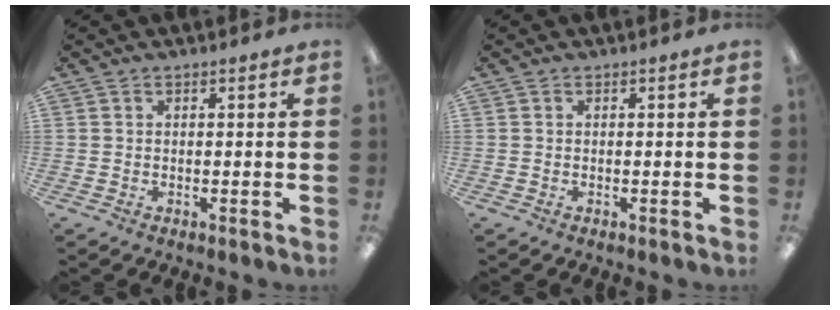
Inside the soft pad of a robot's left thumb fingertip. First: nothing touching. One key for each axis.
{"total": 0.0}